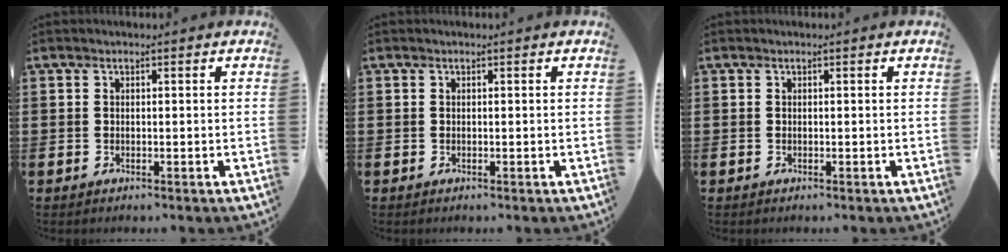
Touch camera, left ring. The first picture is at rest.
{"total": 0.0}
{"total": 0.0}